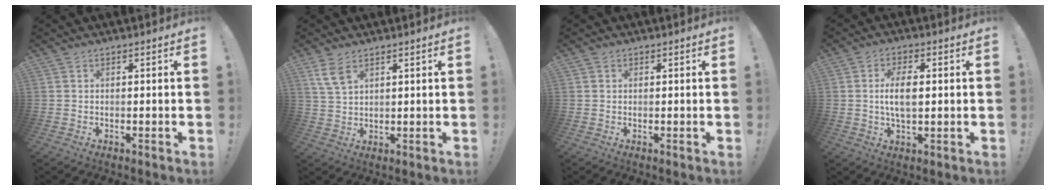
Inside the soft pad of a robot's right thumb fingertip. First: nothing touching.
{"total": 6.3, "force": [3.7, 3.4, 3.8], "torque": [-0.066, -0.012, 0.073]}
{"total": 0.5, "force": [0.3, 0.5, -0.1], "torque": [0.008, -0.002, 0.004]}
{"total": 7.6, "force": [0.6, 3.6, 6.7], "torque": [-0.112, -0.001, 0.005]}